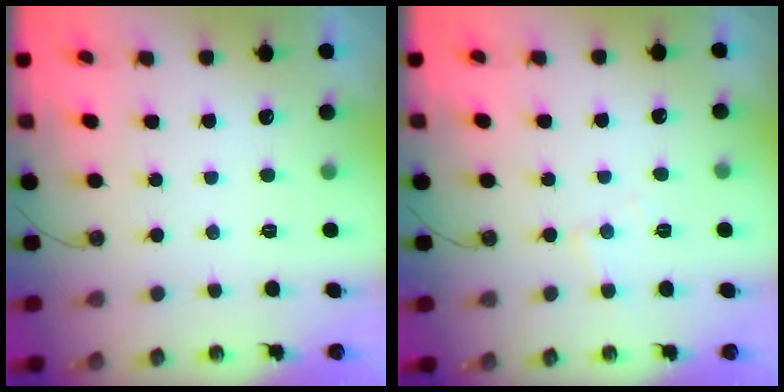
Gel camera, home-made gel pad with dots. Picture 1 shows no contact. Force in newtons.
{"total": 6.2, "press": 6.2, "slide": 0.7}